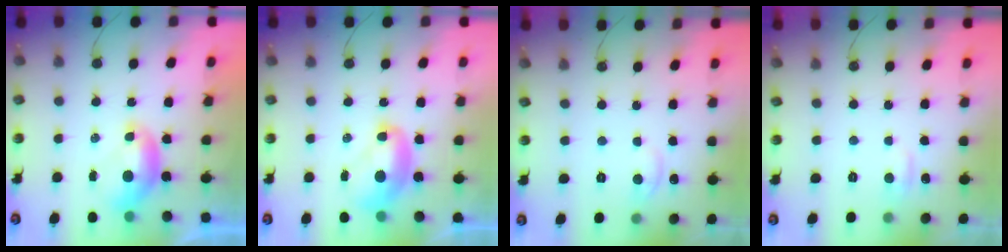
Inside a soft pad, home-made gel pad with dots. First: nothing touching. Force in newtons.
{"total": 2.4, "press": 2.4, "slide": 0.2}
{"total": 1.5, "press": 1.3, "slide": 0.7}
{"total": 1.0, "press": 0.7, "slide": 0.8}